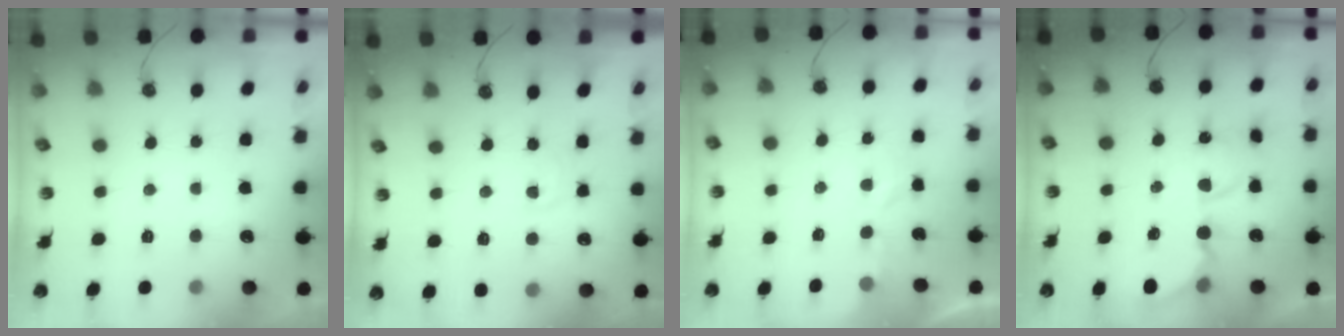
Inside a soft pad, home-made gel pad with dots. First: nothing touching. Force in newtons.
{"total": 5.0, "press": 4.9, "slide": 0.6}
{"total": 2.2, "press": 2.1, "slide": 0.4}
{"total": 6.3, "press": 6.3, "slide": 0.6}